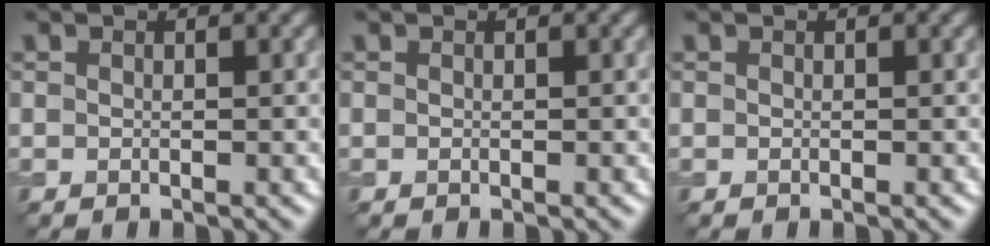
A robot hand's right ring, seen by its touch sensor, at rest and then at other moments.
{"total": 0.0}
{"total": 0.0}